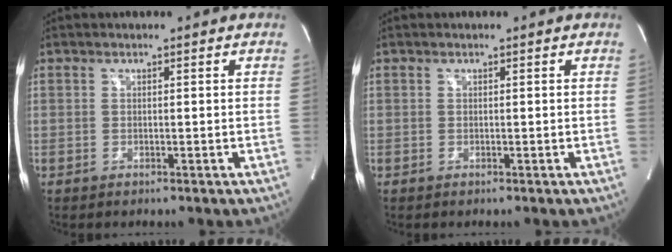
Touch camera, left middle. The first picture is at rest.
{"total": 0.0}